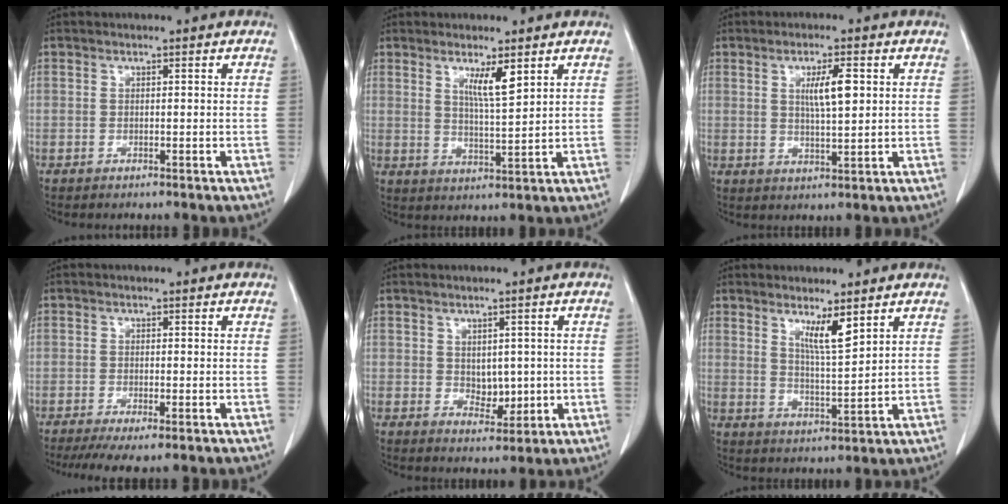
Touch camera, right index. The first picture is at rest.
{"total": 5.0, "force": [2.7, 0.2, 4.1], "torque": [-0.073, -0.010, 0.050]}
{"total": 5.4, "force": [1.5, 0.9, 5.1], "torque": [-0.092, -0.001, 0.027]}
{"total": 5.5, "force": [-4.0, 0.7, 3.7], "torque": [-0.055, -0.015, -0.065]}
{"total": 3.8, "force": [0.2, 2.5, 2.8], "torque": [-0.039, -0.006, 0.015]}
{"total": 5.4, "force": [3.4, 0.2, 4.2], "torque": [-0.073, -0.016, 0.062]}